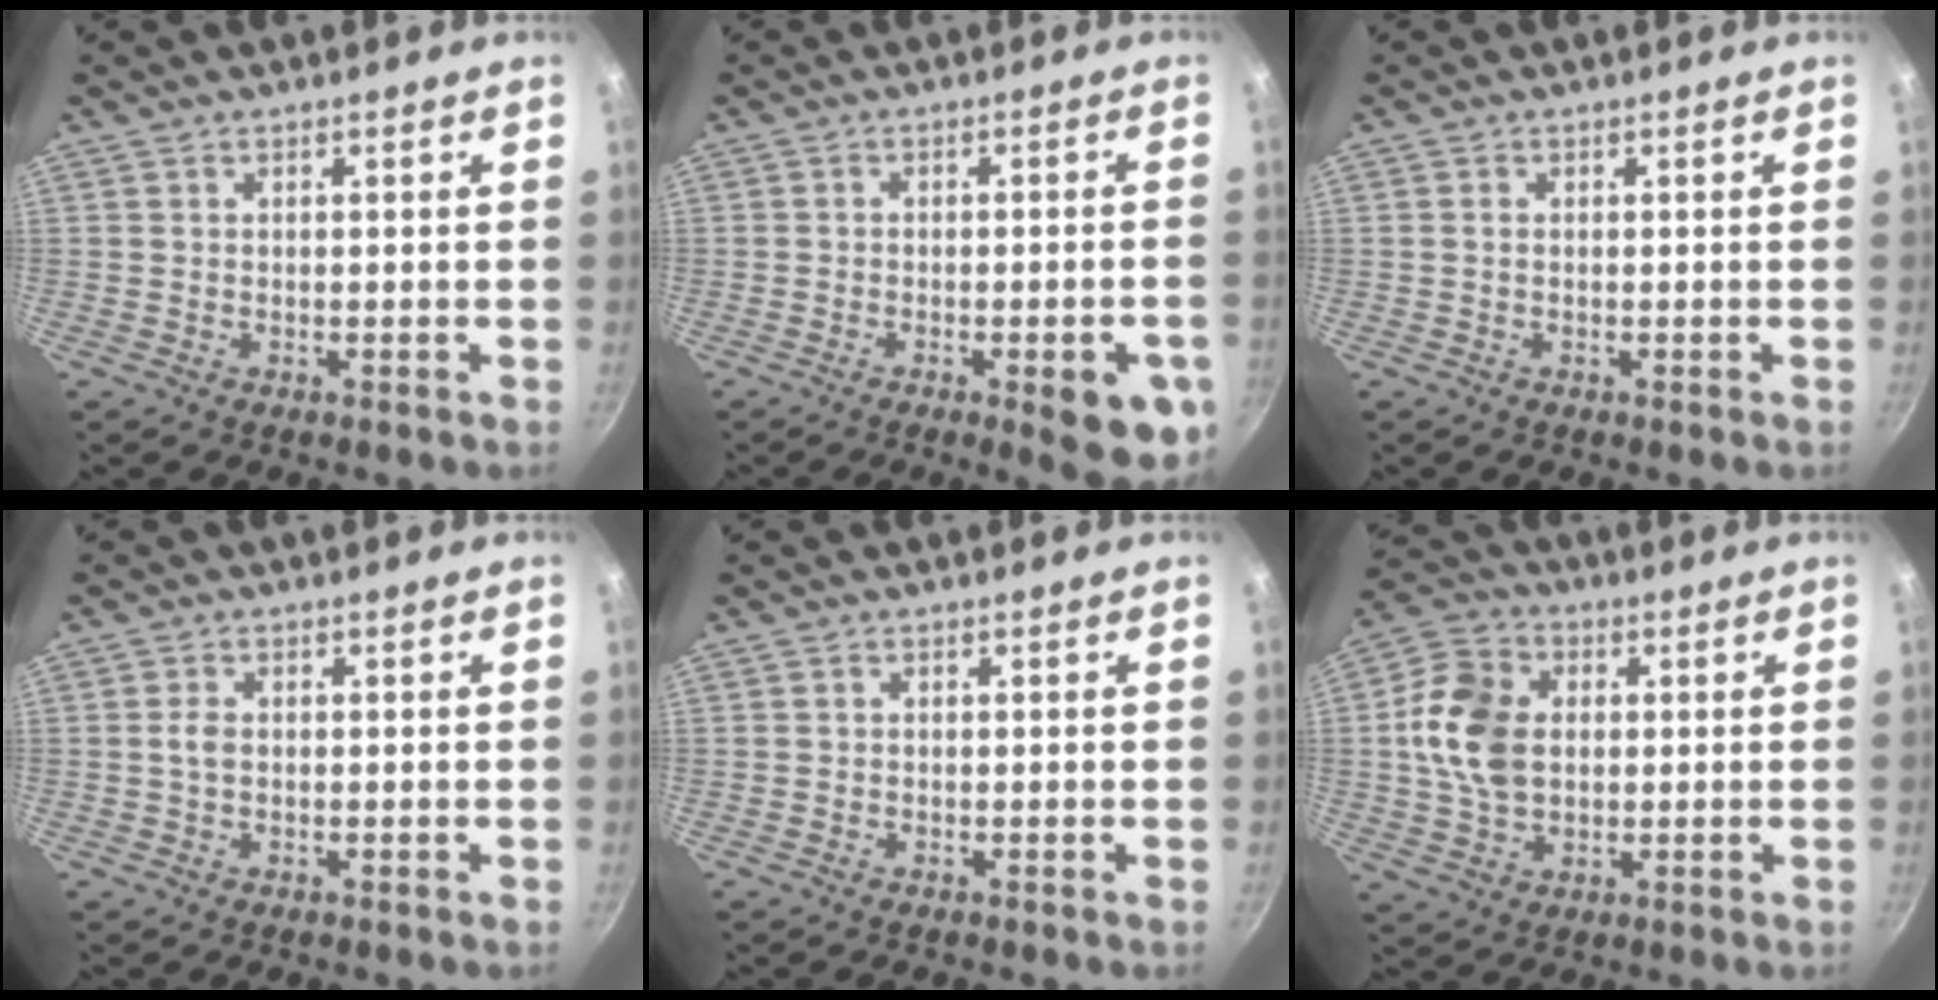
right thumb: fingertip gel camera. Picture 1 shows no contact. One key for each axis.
{"total": 10.0, "fx": -3.9, "fy": 2.9, "fz": 8.8, "tx": -0.083, "ty": 0.014, "tz": -0.045}
{"total": 0.6, "fx": 0.1, "fy": 0.4, "fz": 0.5, "tx": -0.010, "ty": 0.002, "tz": 0.000}
{"total": 2.0, "fx": -0.1, "fy": 1.3, "fz": 1.5, "tx": -0.031, "ty": 0.007, "tz": -0.003}
{"total": 0.0}
{"total": 12.7, "fx": 1.2, "fy": 9.1, "fz": 8.7, "tx": -0.145, "ty": 0.008, "tz": 0.011}